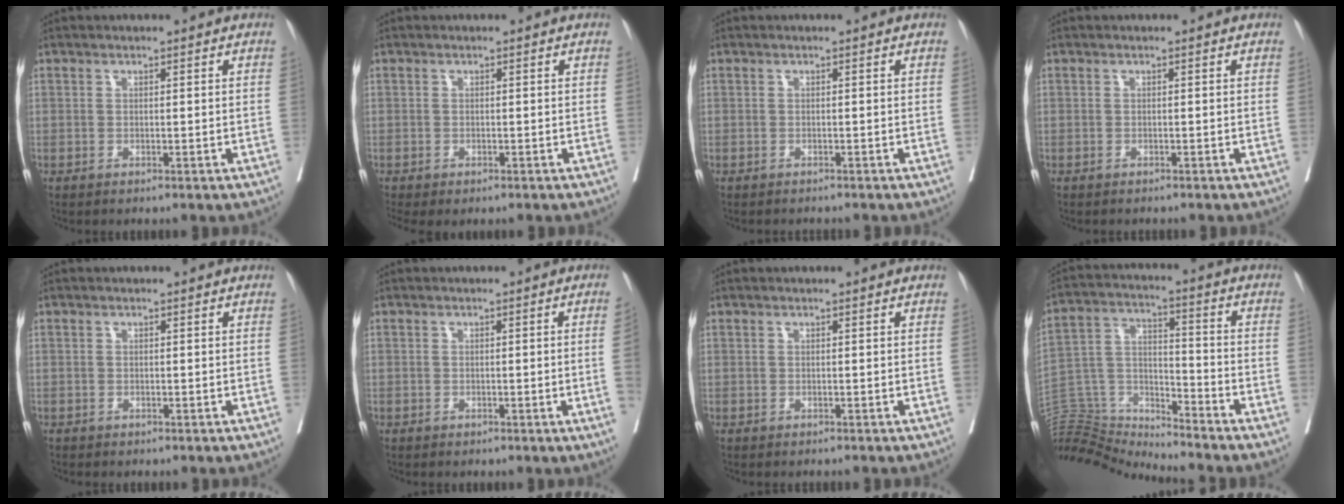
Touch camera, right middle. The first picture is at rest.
{"total": 2.6, "force": [-1.9, 1.4, 1.1], "torque": [-0.015, -0.005, -0.030]}
{"total": 1.9, "force": [-1.8, 0.5, 0.4], "torque": [-0.009, -0.003, -0.024]}
{"total": 1.5, "force": [-1.4, 0.5, 0.5], "torque": [-0.013, -0.003, -0.019]}
{"total": 0.6, "force": [-0.4, 0.5, -0.1], "torque": [-0.005, 0.004, -0.010]}
{"total": 1.7, "force": [-0.4, -0.1, 1.6], "torque": [-0.027, 0.003, -0.008]}
{"total": 0.0}
{"total": 13.4, "force": [-13.4, 0.2, 0.8], "torque": [-0.026, 0.056, -0.250]}